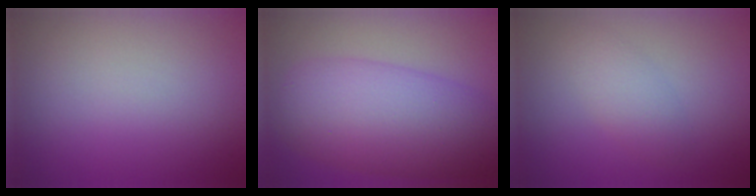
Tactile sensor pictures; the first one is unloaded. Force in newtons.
{"total": 9.4, "press": 9.4, "slide": 0.1}
{"total": 2.1, "press": 2.1, "slide": 0.0}